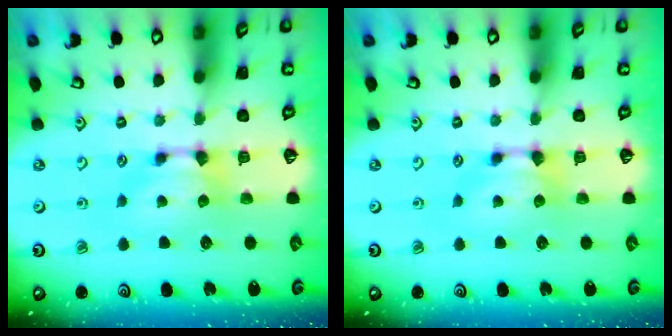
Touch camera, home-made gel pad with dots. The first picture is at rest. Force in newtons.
{"total": 0.0}